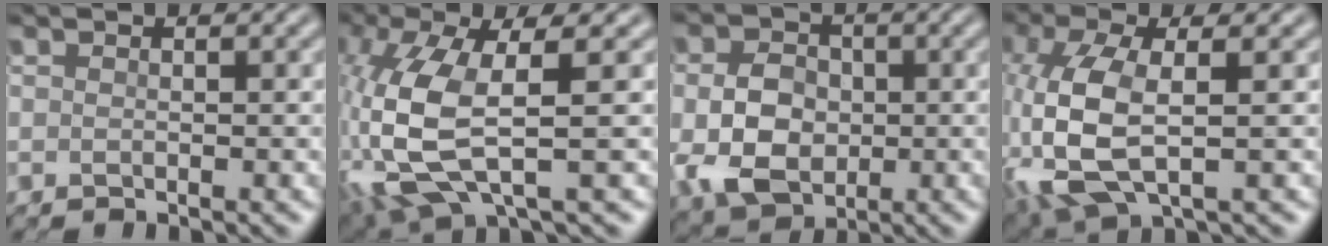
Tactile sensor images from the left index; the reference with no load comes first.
{"total": 8.7, "force": [-0.1, 2.7, 8.2], "torque": [-0.203, -0.005, 0.000]}
{"total": 6.8, "force": [-0.8, 5.1, 4.5], "torque": [-0.095, 0.000, -0.020]}
{"total": 8.0, "force": [-1.3, 3.7, 7.0], "torque": [-0.180, -0.005, -0.028]}